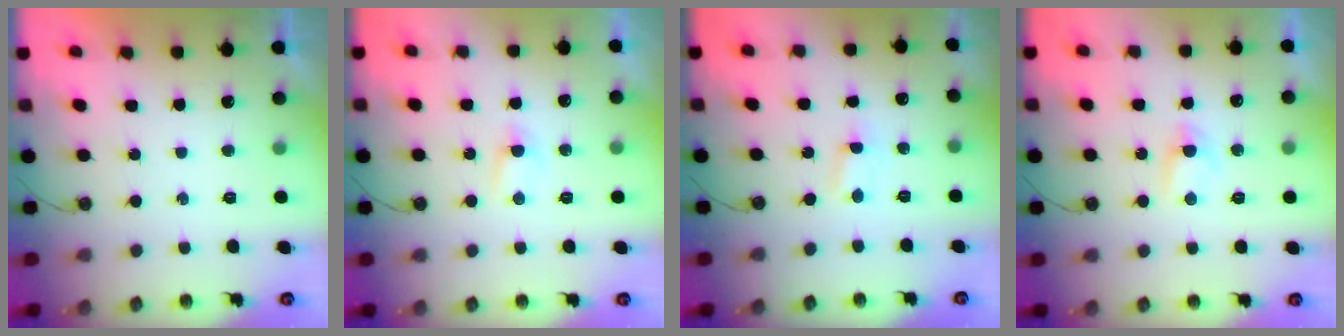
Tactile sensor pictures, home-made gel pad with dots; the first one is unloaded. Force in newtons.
{"total": 3.0, "press": 2.9, "slide": 0.3}
{"total": 0.6, "press": 0.6, "slide": 0.1}
{"total": 3.7, "press": 3.6, "slide": 0.6}